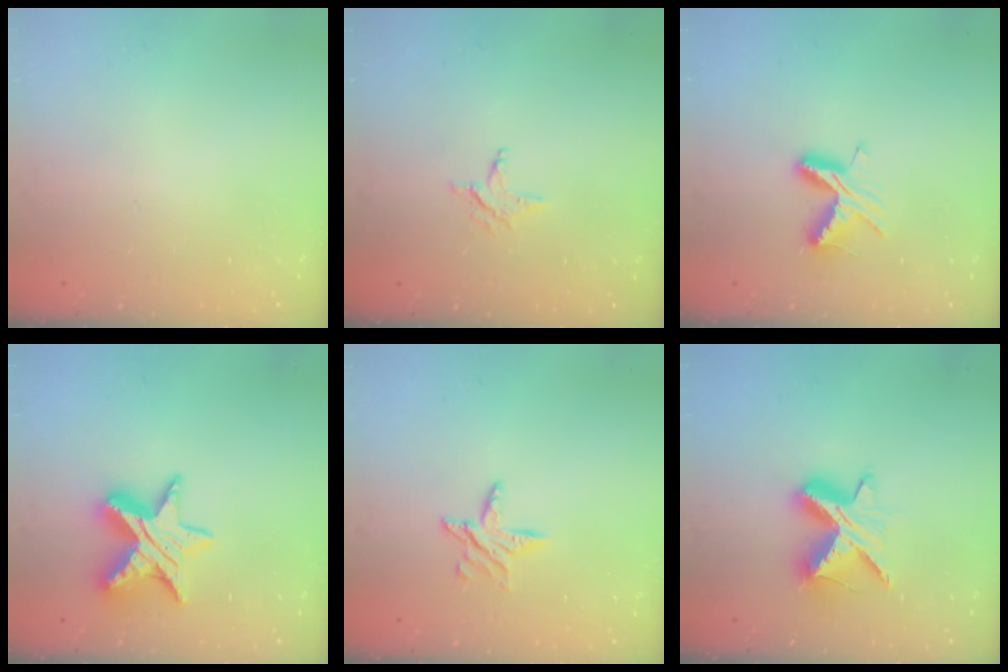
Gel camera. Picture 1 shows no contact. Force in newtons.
{"total": 2.5, "press": 2.5, "slide": 0.3}
{"total": 7.6, "press": 7.6, "slide": 0.6}
{"total": 12.7, "press": 12.7, "slide": 0.8}
{"total": 6.5, "press": 6.5, "slide": 0.3}
{"total": 10.6, "press": 10.6, "slide": 0.7}